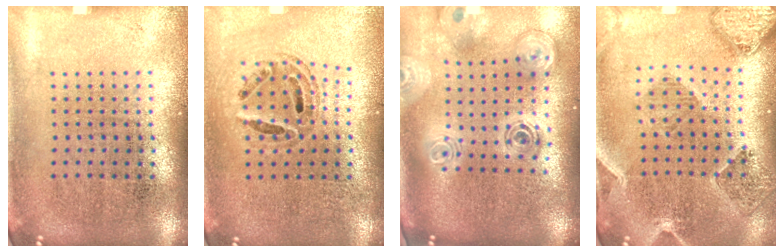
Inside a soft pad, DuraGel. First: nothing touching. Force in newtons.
{"total": 0.7, "press": 0.7, "slide": 0.2}
{"total": 2.7, "press": 1.9, "slide": 1.9}
{"total": 1.5, "press": 1.5, "slide": 0.2}